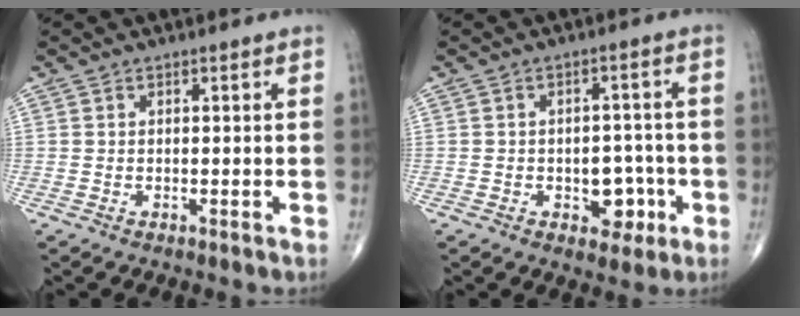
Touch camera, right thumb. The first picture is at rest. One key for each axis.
{"total": 6.3, "fx": -2.1, "fy": 4.3, "fz": 4.1, "tx": -0.019, "ty": 0.020, "tz": -0.023}